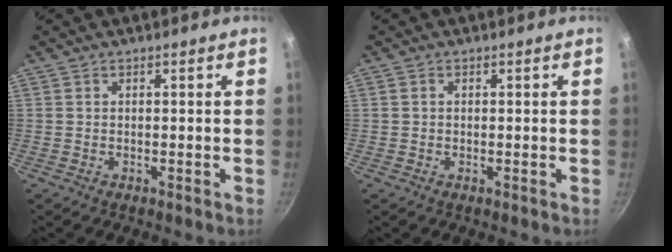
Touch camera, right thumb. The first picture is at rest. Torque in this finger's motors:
{"motor_torque": [-0.13, -0.32, -0.31, -0.04, 0.05]}